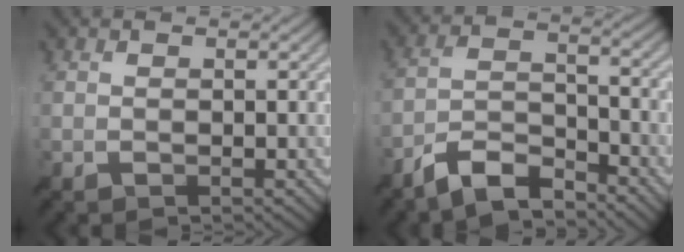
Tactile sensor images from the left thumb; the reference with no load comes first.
{"total": 6.7, "force": [-5.5, 1.7, 3.4], "torque": [-0.068, 0.000, -0.115]}